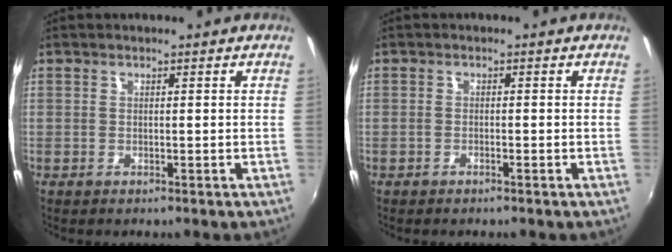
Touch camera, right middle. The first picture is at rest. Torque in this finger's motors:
{"motor_torque": [-0.22, 0.17, 0.00, -0.01]}